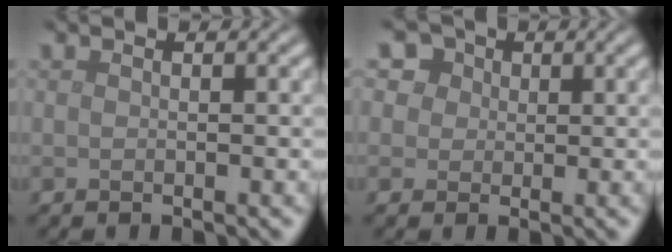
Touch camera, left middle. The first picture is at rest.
{"total": 6.3, "force": [3.2, 4.7, 2.6], "torque": [-0.054, 0.019, 0.034]}